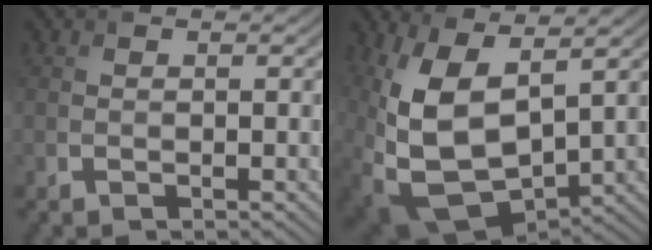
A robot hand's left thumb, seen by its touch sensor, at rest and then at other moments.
{"total": 13.4, "force": [2.4, 7.9, 10.6], "torque": [-0.257, -0.025, 0.058]}